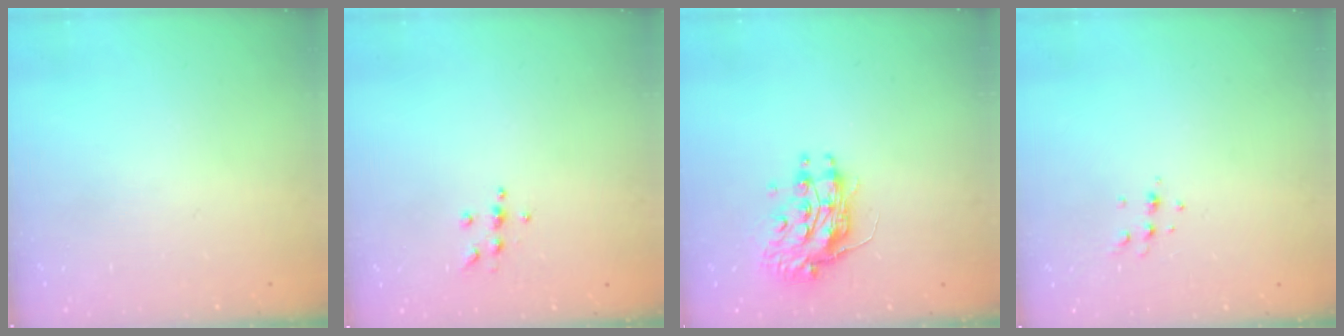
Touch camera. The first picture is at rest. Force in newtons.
{"total": 5.6, "press": 5.6, "slide": 0.7}
{"total": 10.6, "press": 10.6, "slide": 0.7}
{"total": 4.3, "press": 4.2, "slide": 0.9}